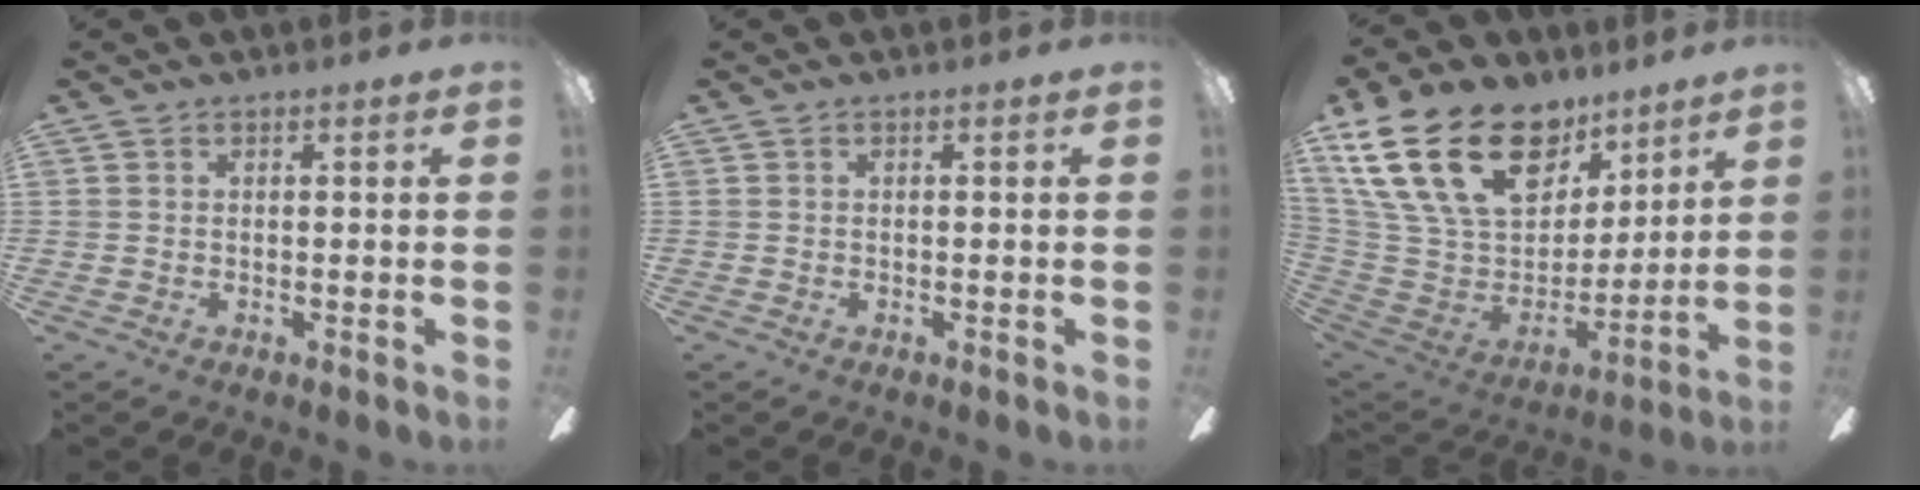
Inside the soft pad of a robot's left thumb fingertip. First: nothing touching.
{"total": 0.0}
{"total": 28.3, "force": [14.4, 17.4, 17.0], "torque": [-0.321, -0.061, 0.279]}